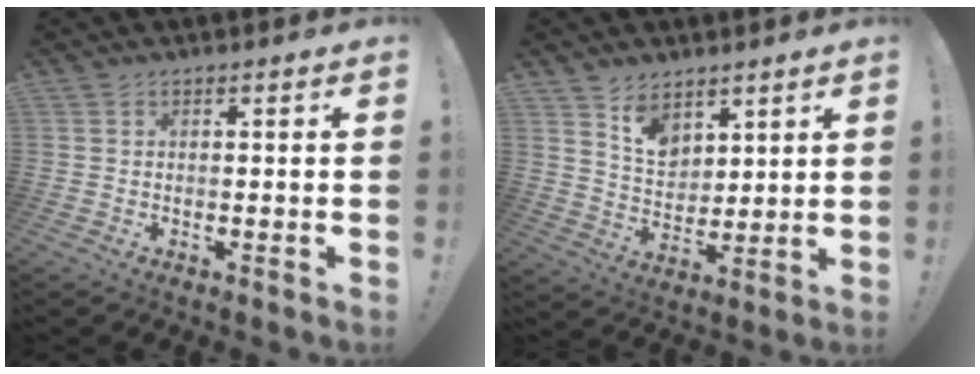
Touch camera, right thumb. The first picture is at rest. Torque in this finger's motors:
{"motor_torque": [-0.75, 0.82, 0.24, 0.64, 0.02]}